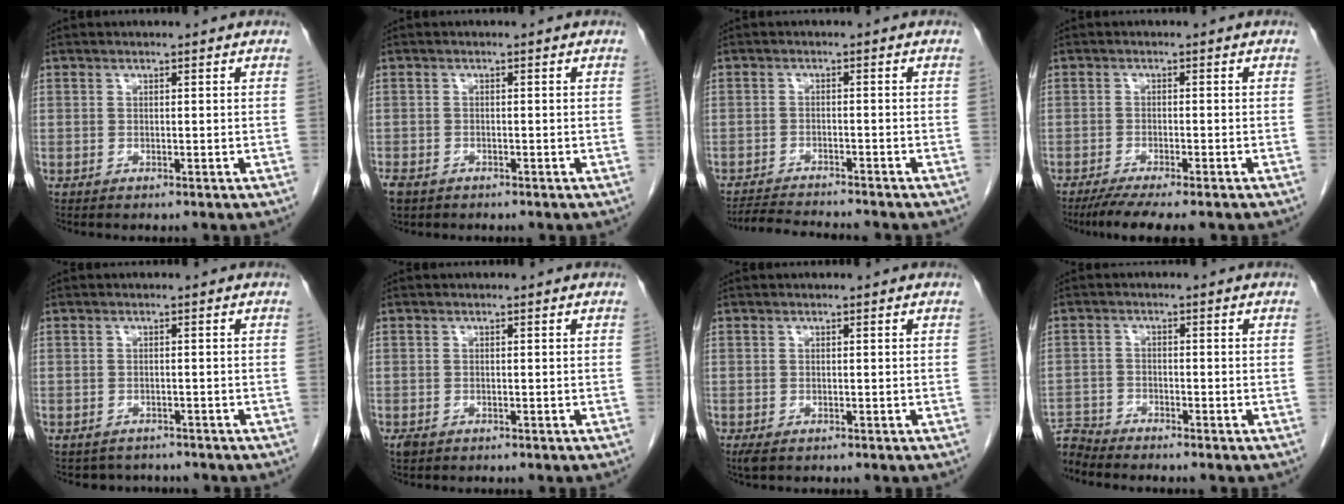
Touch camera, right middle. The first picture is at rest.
{"total": 3.1, "force": [-2.2, 1.9, 1.2], "torque": [-0.026, -0.004, -0.032]}
{"total": 6.6, "force": [-6.3, 0.0, 1.8], "torque": [-0.026, -0.012, -0.102]}
{"total": 7.0, "force": [-5.6, 0.4, 4.1], "torque": [-0.061, -0.017, -0.088]}
{"total": 3.7, "force": [-3.2, 1.7, 0.0], "torque": [0.001, 0.007, -0.042]}
{"total": 1.2, "force": [-0.7, 0.7, 0.6], "torque": [-0.017, -0.001, -0.008]}
{"total": 2.1, "force": [-1.3, 1.0, 1.3], "torque": [-0.027, -0.006, -0.015]}
{"total": 4.1, "force": [-4.0, -0.4, -0.7], "torque": [0.020, -0.007, -0.075]}